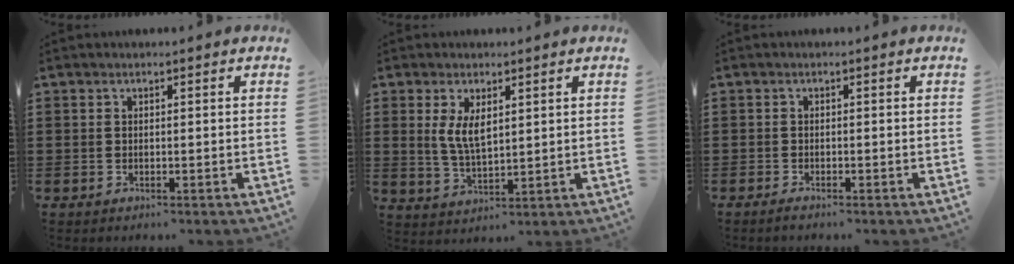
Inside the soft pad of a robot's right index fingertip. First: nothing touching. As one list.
[{"total": 4.7, "force": [1.4, 2.1, 4.0], "torque": [-0.083, 0.004, 0.024]}, {"total": 0.9, "force": [-0.8, 0.0, 0.2], "torque": [-0.008, -0.007, -0.015]}]